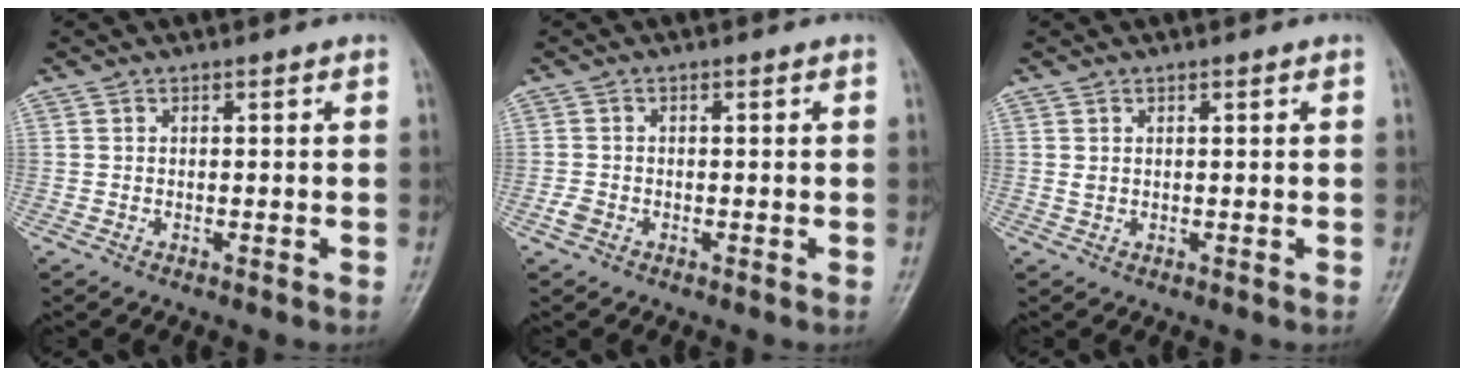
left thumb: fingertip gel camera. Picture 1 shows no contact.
{"total": 1.7, "force": [-0.7, 1.3, 0.8], "torque": [-0.016, 0.001, -0.018]}
{"total": 1.3, "force": [0.6, 0.7, 0.9], "torque": [-0.014, 0.001, 0.014]}